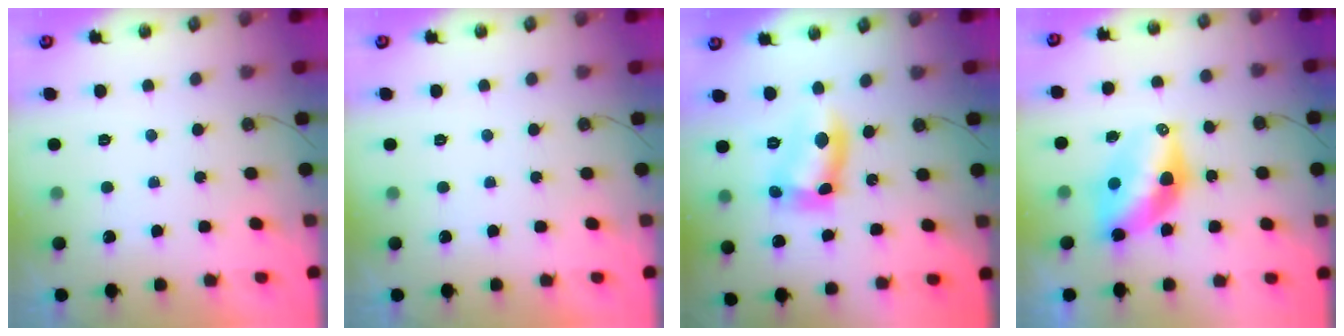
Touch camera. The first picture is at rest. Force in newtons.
{"total": 0.0}
{"total": 13.0, "press": 13.0, "slide": 1.0}
{"total": 11.2, "press": 11.2, "slide": 1.0}